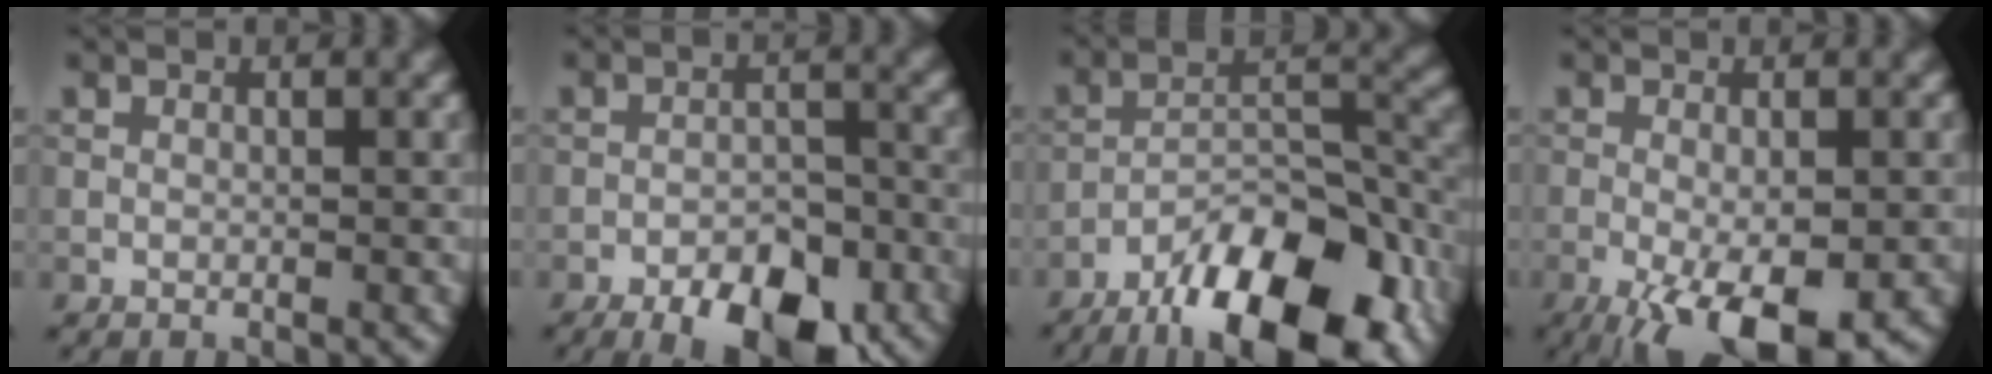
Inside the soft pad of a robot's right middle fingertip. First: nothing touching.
{"total": 7.9, "force": [-5.1, 3.2, 5.1], "torque": [-0.064, -0.004, -0.077]}
{"total": 14.1, "force": [-9.6, 4.8, 9.1], "torque": [-0.144, 0.005, -0.160]}
{"total": 8.1, "force": [-3.7, 2.7, 6.7], "torque": [-0.117, -0.017, -0.049]}